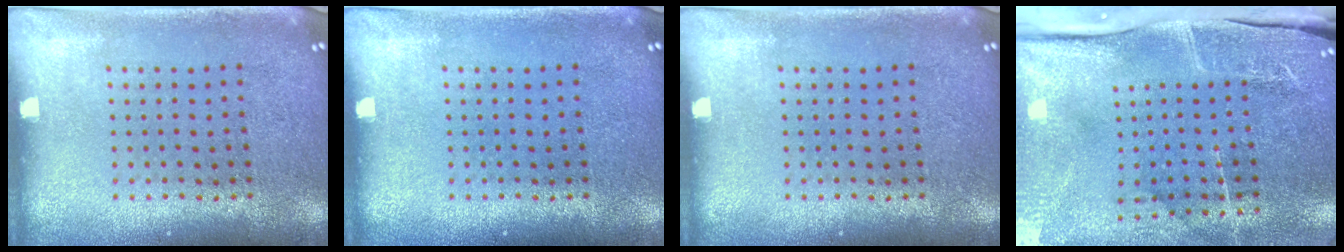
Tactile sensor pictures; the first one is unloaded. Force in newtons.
{"total": 0.0}
{"total": 0.0}
{"total": 4.8, "press": 3.9, "slide": 2.8}